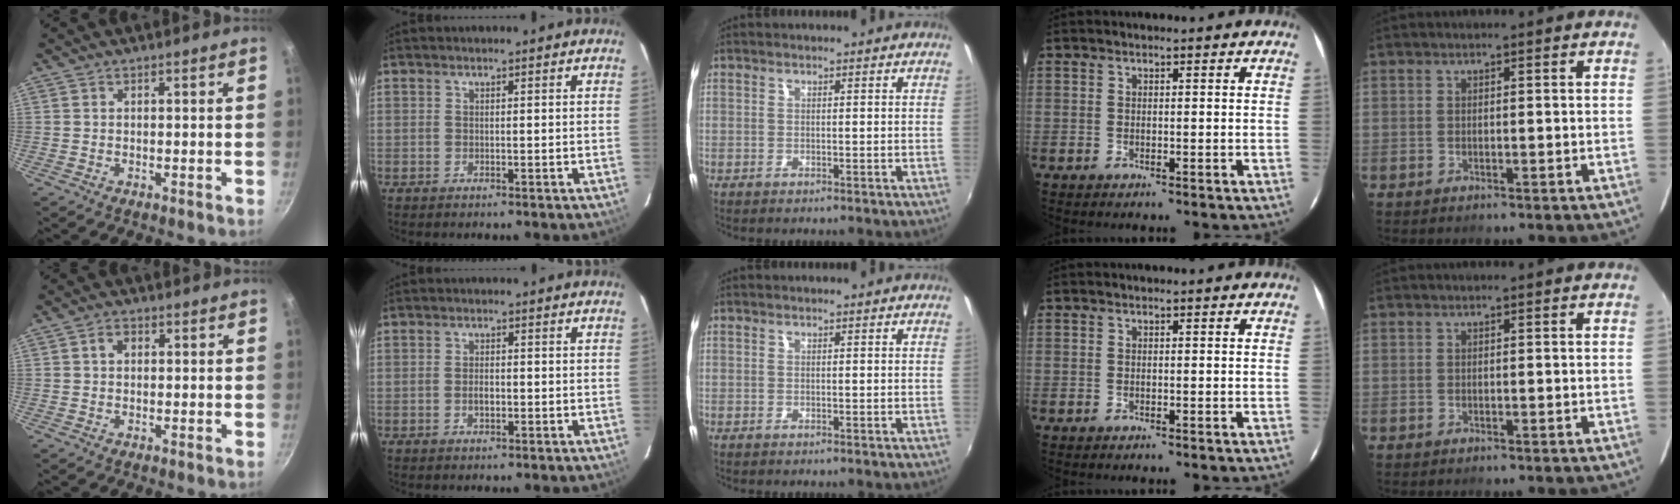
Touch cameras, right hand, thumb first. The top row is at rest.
{"thumb": {"total": 2.4, "force": [0.5, 1.8, 1.5], "torque": [-0.015, 0.005, 0.007]}, "index": {"total": 2.1, "force": [-0.6, 1.2, 1.7], "torque": [-0.030, 0.003, -0.010]}}